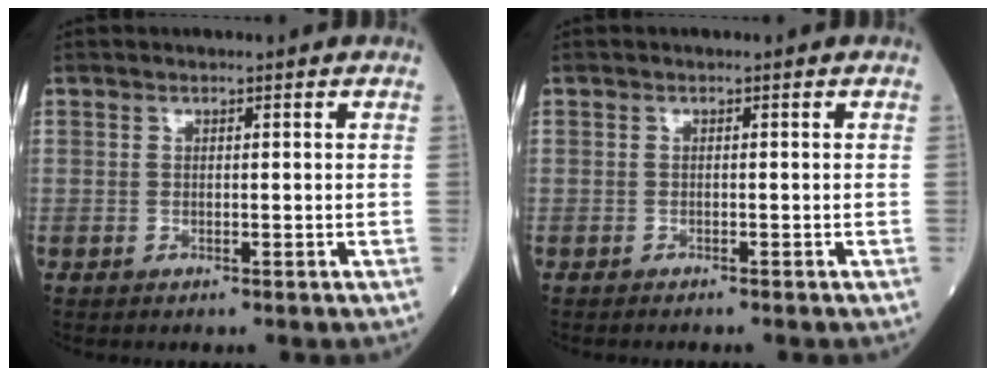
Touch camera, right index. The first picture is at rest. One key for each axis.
{"total": 1.8, "fx": -1.6, "fy": 0.0, "fz": 0.8, "tx": -0.012, "ty": -0.001, "tz": -0.018}